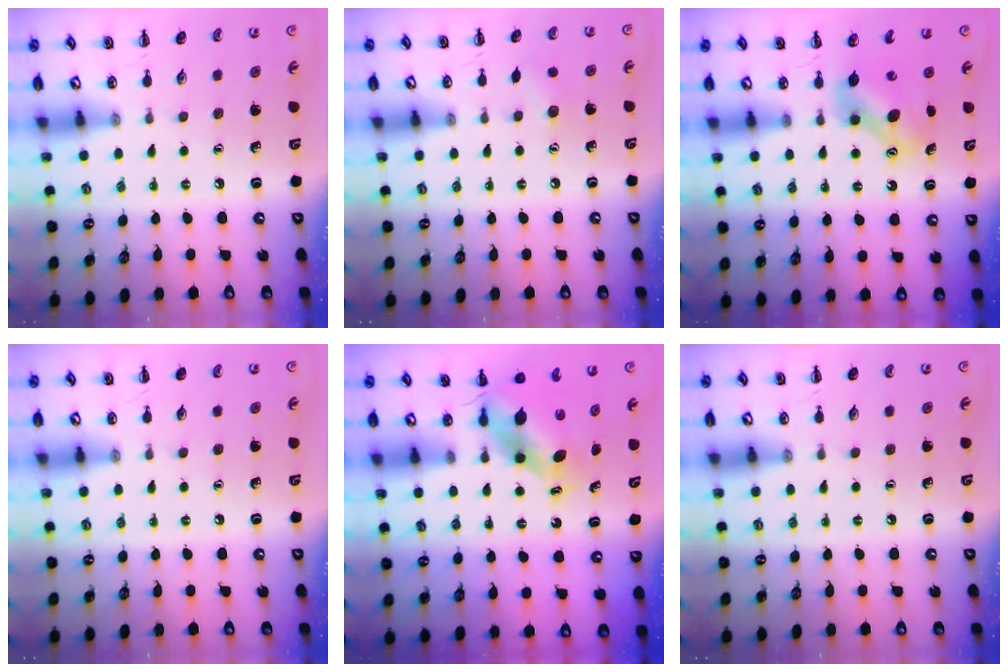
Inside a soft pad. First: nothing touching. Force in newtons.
{"total": 4.7, "press": 4.5, "slide": 1.3}
{"total": 7.7, "press": 7.7, "slide": 0.6}
{"total": 0.0}
{"total": 5.5, "press": 5.3, "slide": 1.6}
{"total": 0.0}